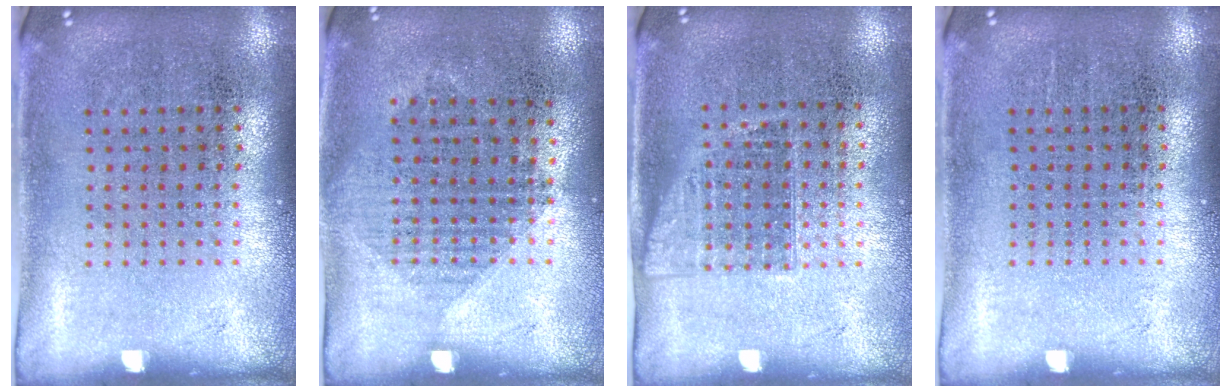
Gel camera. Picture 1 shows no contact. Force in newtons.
{"total": 0.9, "press": 0.9, "slide": 0.4}
{"total": 1.1, "press": 0.9, "slide": 0.6}
{"total": 0.0}